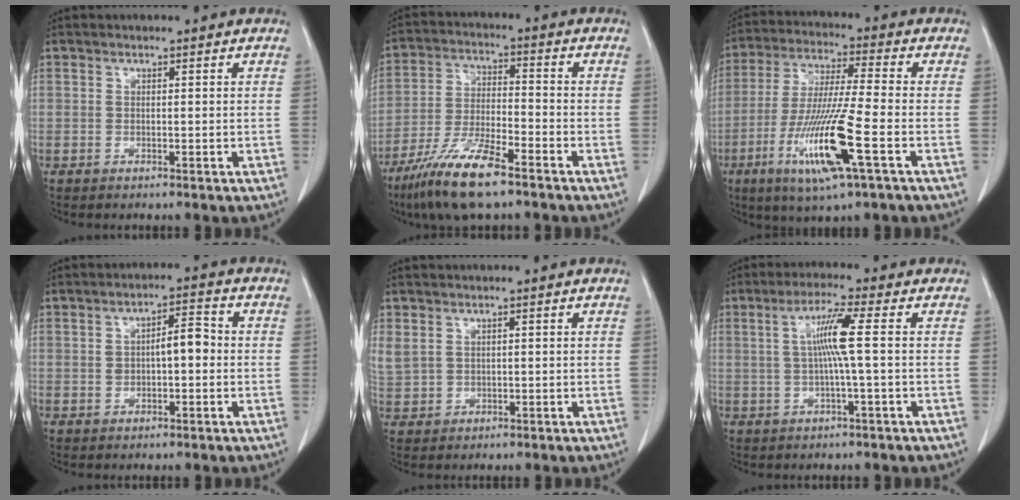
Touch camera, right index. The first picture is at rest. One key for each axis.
{"total": 11.7, "fx": -8.0, "fy": 2.0, "fz": 8.3, "tx": -0.168, "ty": -0.023, "tz": -0.148}
{"total": 14.5, "fx": -5.5, "fy": 0.1, "fz": 13.4, "tx": -0.275, "ty": -0.026, "tz": -0.102}
{"total": 5.0, "fx": 0.1, "fy": 1.9, "fz": 4.6, "tx": -0.078, "ty": 0.022, "tz": 0.002}
{"total": 4.4, "fx": 1.8, "fy": 3.4, "fz": 2.0, "tx": -0.068, "ty": 0.013, "tz": 0.054}
{"total": 6.1, "fx": 0.6, "fy": -0.9, "fz": 6.0, "tx": -0.115, "ty": 0.007, "tz": 0.016}